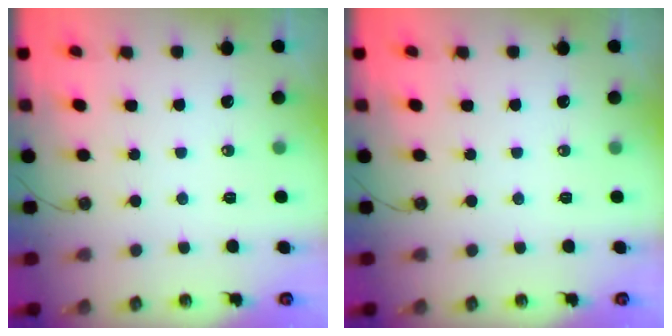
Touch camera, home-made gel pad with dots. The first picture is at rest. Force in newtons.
{"total": 0.0}